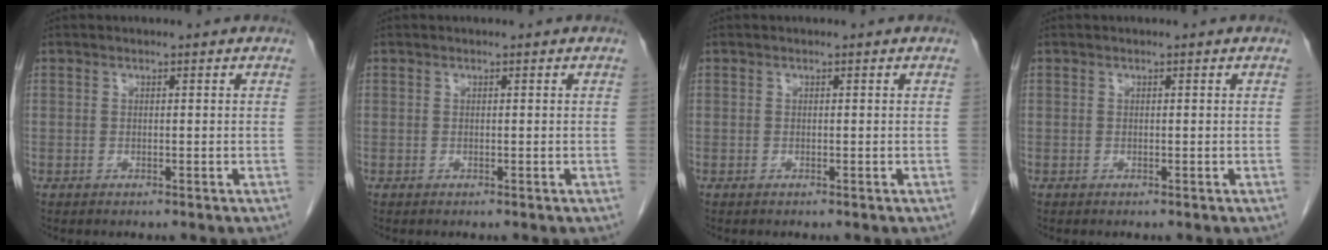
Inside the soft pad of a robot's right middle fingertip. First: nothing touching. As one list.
[{"total": 0.0}, {"total": 0.0}, {"total": 0.0}]